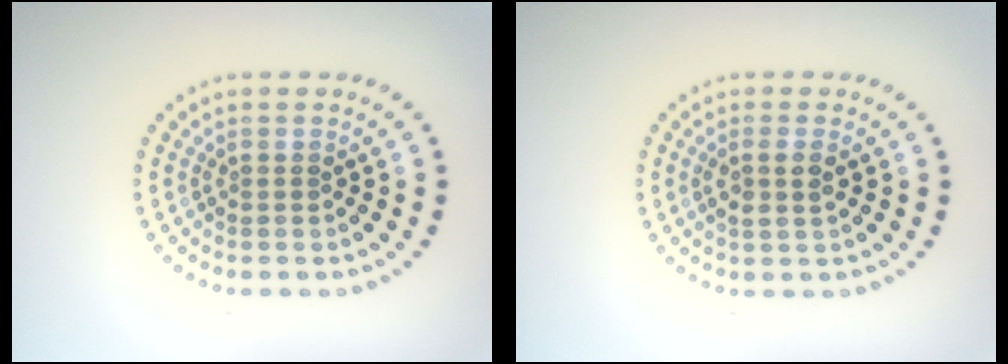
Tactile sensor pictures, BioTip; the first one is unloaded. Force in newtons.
{"total": 1.8, "press": 1.7, "slide": 0.6}